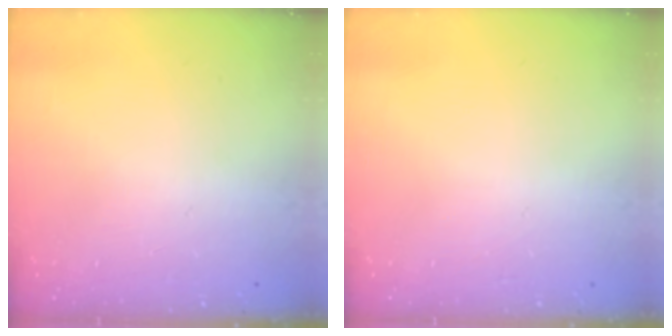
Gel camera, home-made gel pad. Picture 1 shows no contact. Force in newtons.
{"total": 0.0}